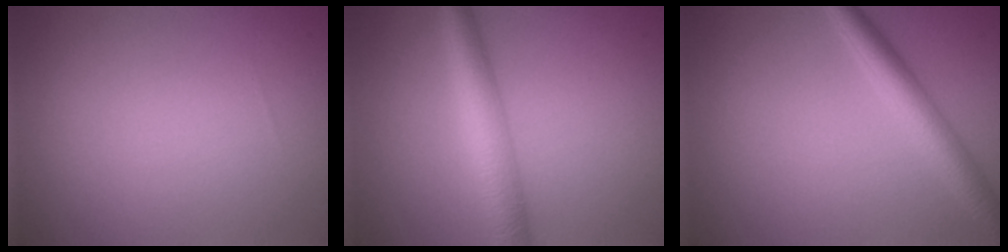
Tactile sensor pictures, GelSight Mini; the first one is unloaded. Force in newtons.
{"total": 4.5, "press": 4.5, "slide": 0.1}
{"total": 3.8, "press": 3.8, "slide": 0.1}